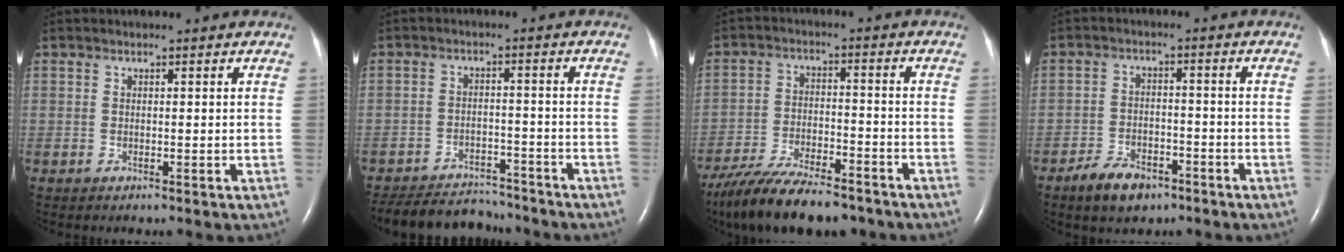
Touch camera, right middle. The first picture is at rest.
{"total": 10.9, "force": [-10.4, 2.6, 2.0], "torque": [-0.034, -0.002, -0.155]}
{"total": 15.2, "force": [-12.6, 3.7, 7.7], "torque": [-0.147, -0.015, -0.208]}
{"total": 6.1, "force": [-4.2, 3.1, 3.1], "torque": [-0.064, 0.001, -0.068]}